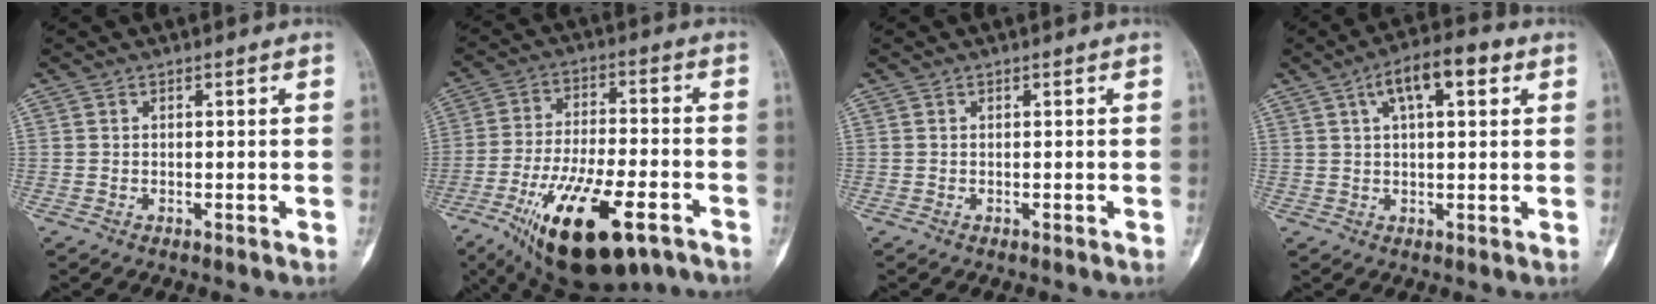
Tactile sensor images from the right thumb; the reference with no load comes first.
{"total": 20.3, "force": [-10.2, 7.6, 15.8], "torque": [-0.278, 0.030, -0.160]}
{"total": 0.0}
{"total": 9.0, "force": [3.7, 3.5, 7.5], "torque": [-0.114, 0.017, 0.055]}